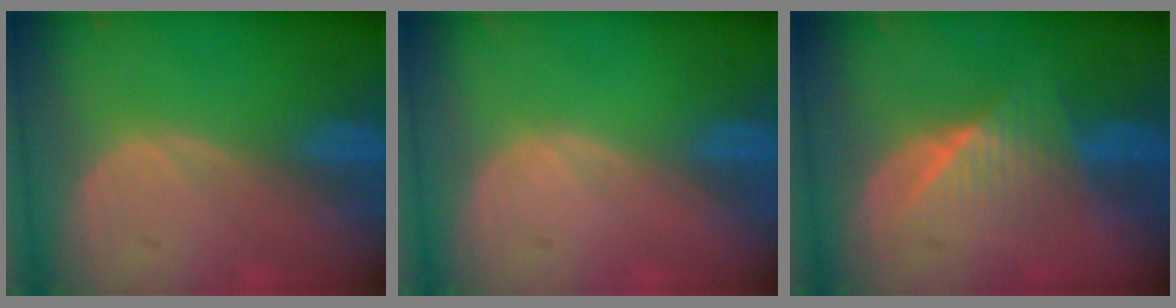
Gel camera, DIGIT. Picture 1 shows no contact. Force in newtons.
{"total": 0.0}
{"total": 6.0, "press": 5.4, "slide": 2.7}